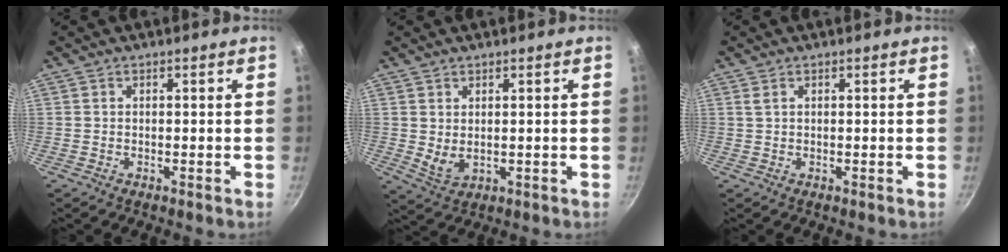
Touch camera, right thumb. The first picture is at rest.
{"total": 3.5, "force": [1.0, 2.1, 2.6], "torque": [-0.045, -0.016, 0.027]}
{"total": 0.9, "force": [0.5, 0.3, 0.6], "torque": [-0.014, 0.001, 0.012]}